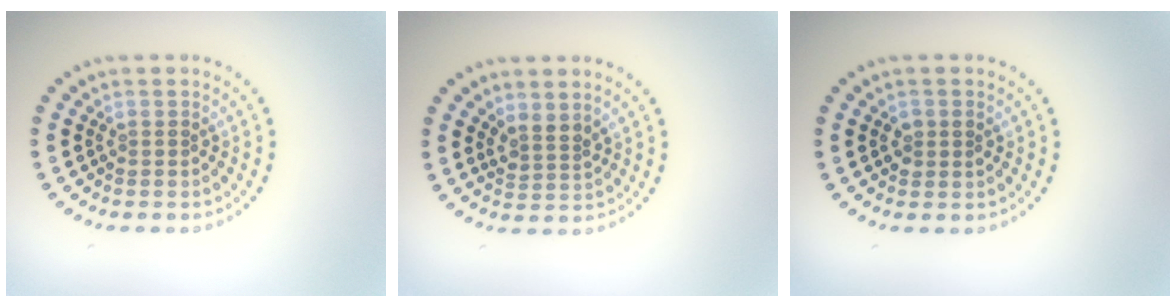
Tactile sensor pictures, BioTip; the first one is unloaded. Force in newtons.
{"total": 1.8, "press": 1.3, "slide": 1.2}
{"total": 1.3, "press": 1.3, "slide": 0.1}